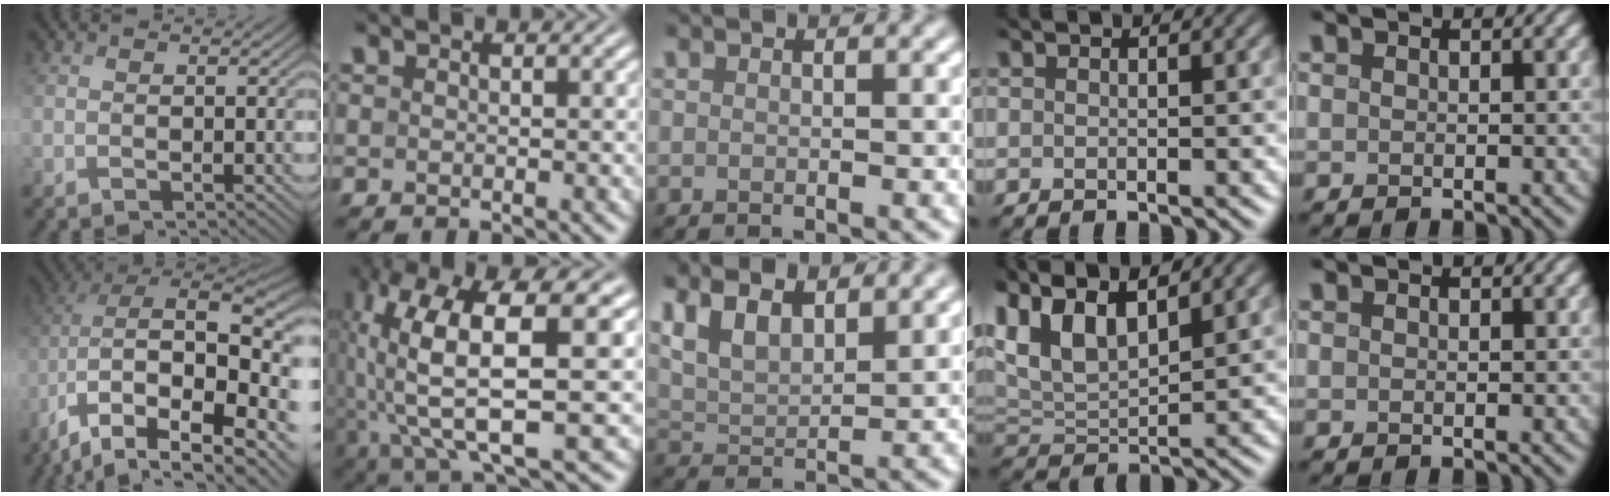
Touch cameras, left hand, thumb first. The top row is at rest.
{"thumb": {"total": 18.5, "force": [-5.8, 9.5, 14.7], "torque": [-0.276, -0.040, -0.051]}, "index": {"total": 13.1, "force": [1.8, 4.0, 12.3], "torque": [-0.245, 0.010, 0.042]}, "middle": {"total": 5.4, "force": [3.5, 2.3, 3.5], "torque": [-0.072, 0.013, 0.059]}, "ring": {"total": 6.8, "force": [3.8, 2.8, 4.9], "torque": [-0.111, 0.014, 0.075]}}